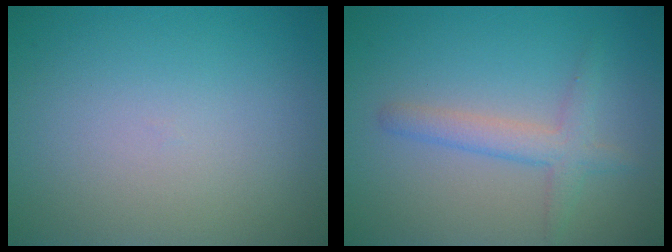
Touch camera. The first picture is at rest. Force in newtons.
{"total": 2.7, "press": 2.7, "slide": 0.2}